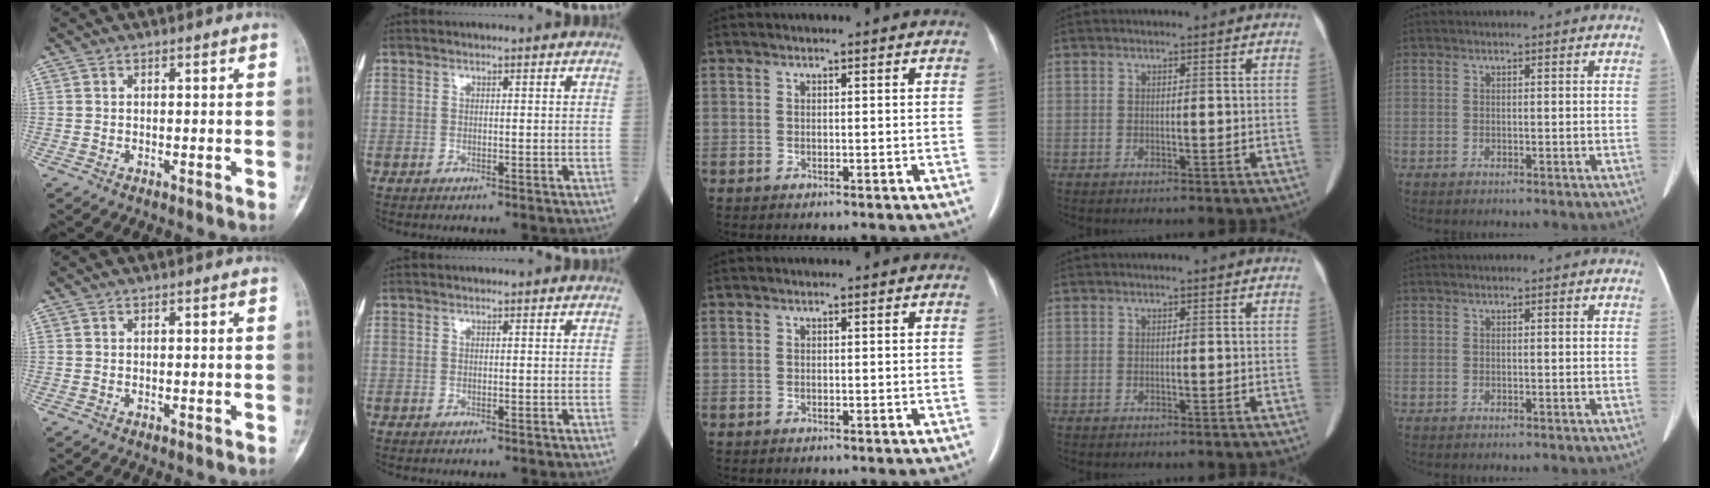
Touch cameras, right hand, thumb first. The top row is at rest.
{}